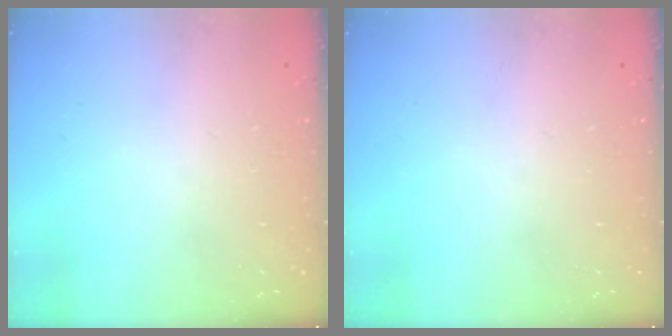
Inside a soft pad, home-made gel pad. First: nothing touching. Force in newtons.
{"total": 0.0}